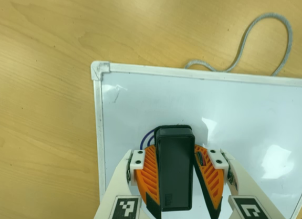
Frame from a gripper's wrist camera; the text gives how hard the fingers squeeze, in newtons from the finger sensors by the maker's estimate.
{"total": 13.3, "left": 15.3, "right": 11.2}